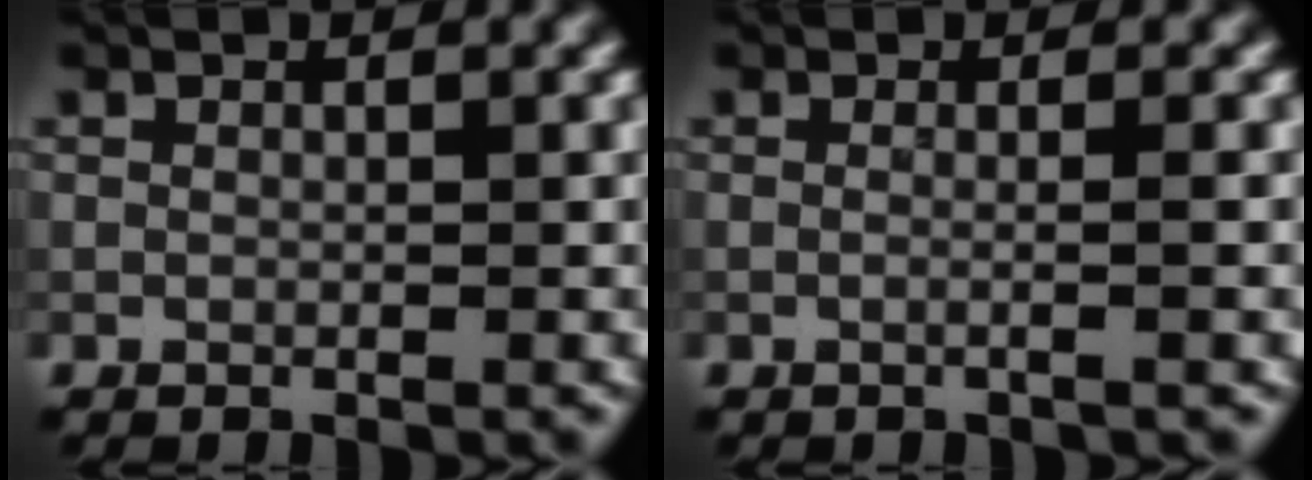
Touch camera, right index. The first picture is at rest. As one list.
[{"total": 2.6, "force": [0.2, 1.2, 2.3], "torque": [-0.006, 0.000, -0.025]}]